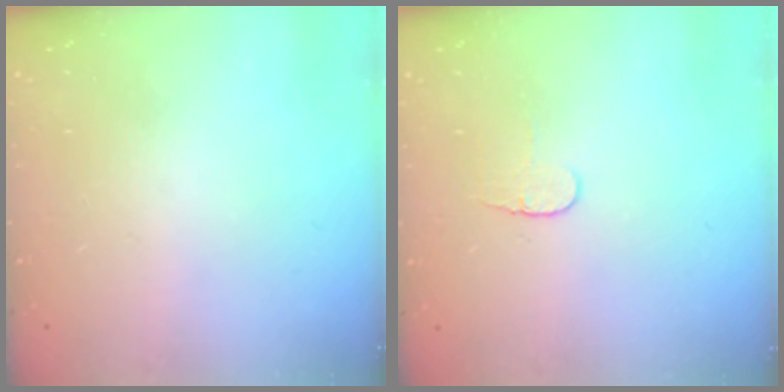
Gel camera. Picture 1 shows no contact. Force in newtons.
{"total": 3.7, "press": 3.7, "slide": 0.5}